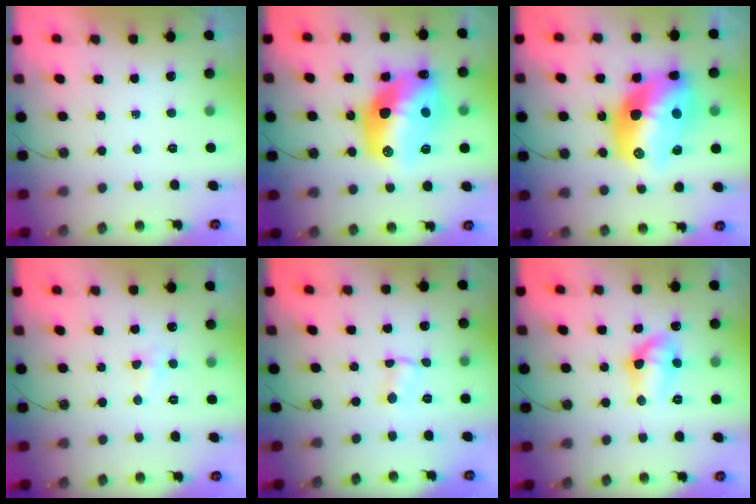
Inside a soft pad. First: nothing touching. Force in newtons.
{"total": 20.6, "press": 20.6, "slide": 1.1}
{"total": 22.0, "press": 21.5, "slide": 5.0}
{"total": 4.4, "press": 4.4, "slide": 0.7}
{"total": 3.0, "press": 1.0, "slide": 2.8}
{"total": 10.6, "press": 10.6, "slide": 0.8}